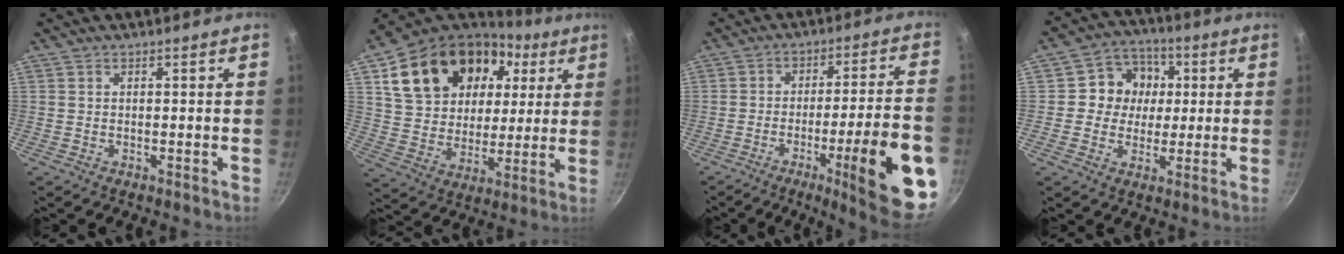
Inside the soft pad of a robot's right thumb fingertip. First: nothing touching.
{"total": 25.2, "force": [9.8, 17.7, 15.1], "torque": [-0.260, 0.010, 0.174]}
{"total": 20.7, "force": [-7.8, 3.5, 18.8], "torque": [-0.237, 0.029, -0.107]}
{"total": 9.3, "force": [1.2, 8.6, 3.4], "torque": [-0.008, 0.011, 0.003]}